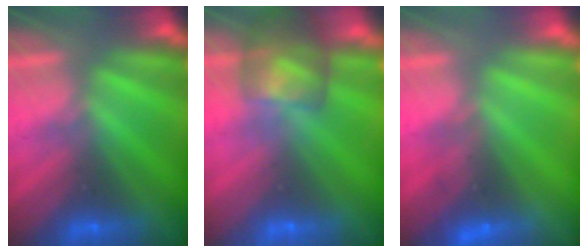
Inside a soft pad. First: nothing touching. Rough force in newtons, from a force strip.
{"total": 7.7}
{"total": 2.3}